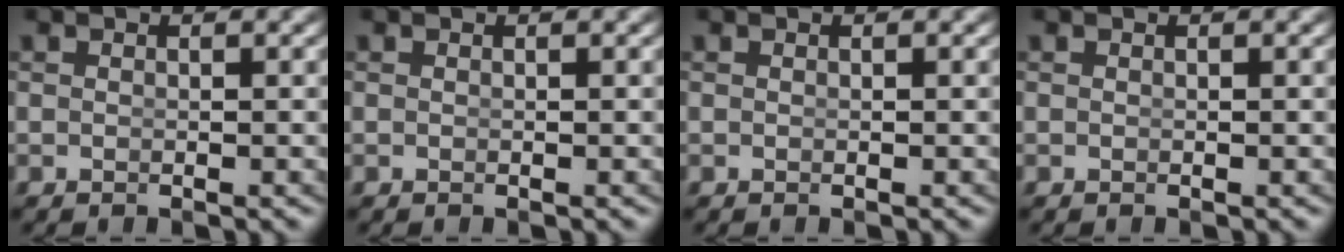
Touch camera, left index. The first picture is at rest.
{"total": 0.0}
{"total": 0.0}
{"total": 0.0}